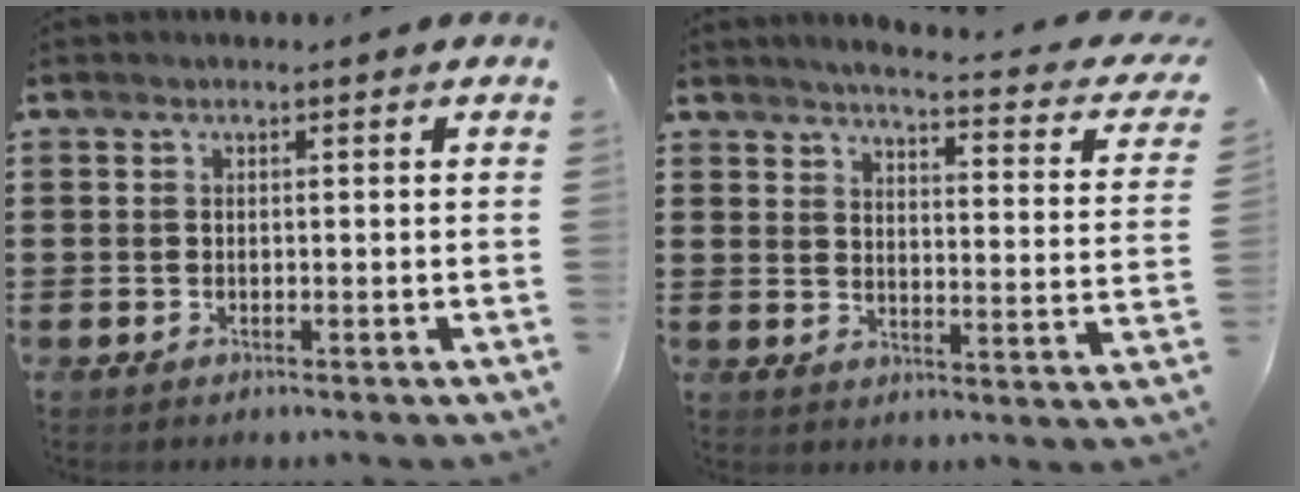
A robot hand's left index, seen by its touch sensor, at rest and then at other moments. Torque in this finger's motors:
{"motor_torque": [1.26, -0.88, 0.37, 0.07]}